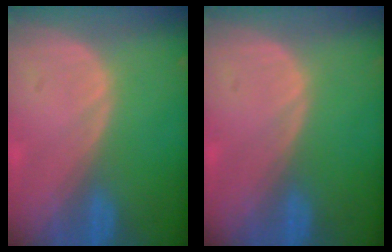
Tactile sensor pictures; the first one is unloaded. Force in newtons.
{"total": 0.0}